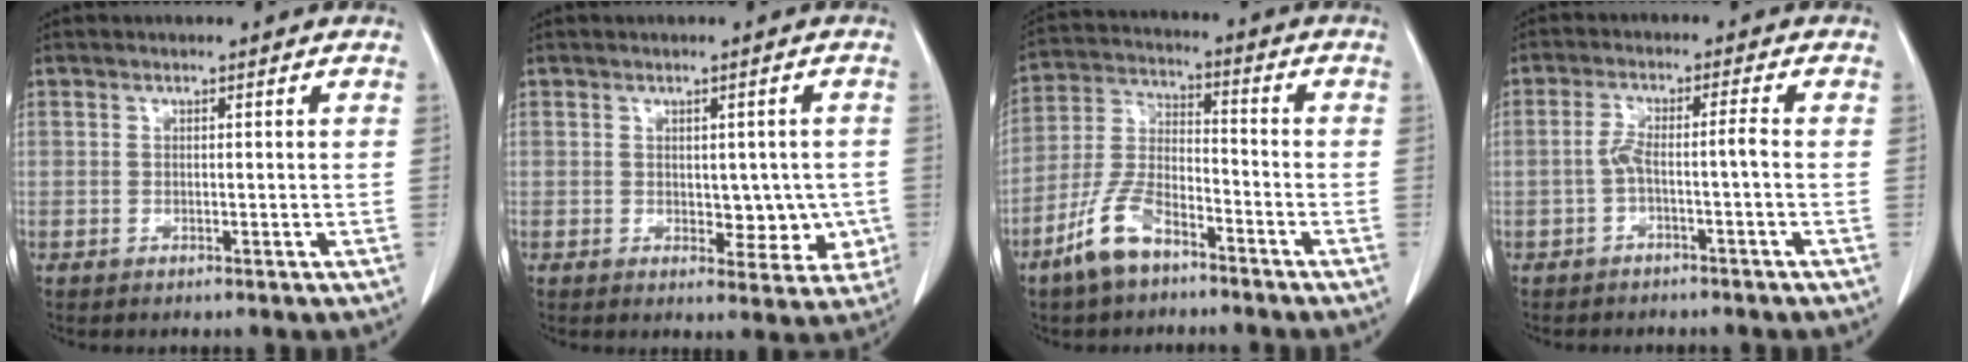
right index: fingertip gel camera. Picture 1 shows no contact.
{"total": 5.8, "force": [-0.4, 3.6, 4.6], "torque": [-0.038, 0.005, 0.005]}
{"total": 9.5, "force": [-6.4, 3.8, 5.9], "torque": [-0.141, 0.000, -0.129]}
{"total": 3.6, "force": [-1.3, 0.0, 3.3], "torque": [-0.068, 0.017, -0.023]}